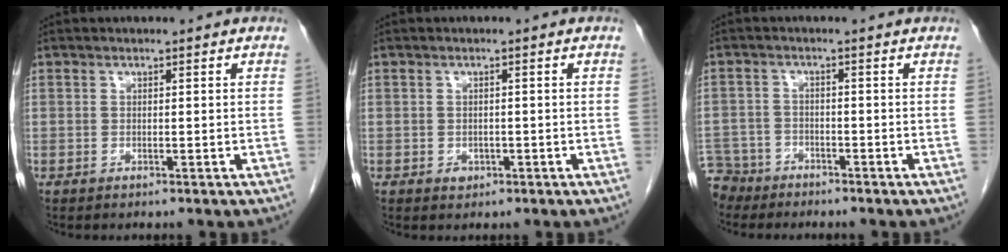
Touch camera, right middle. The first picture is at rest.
{"total": 1.4, "force": [-0.6, 1.1, 0.6], "torque": [-0.009, 0.003, -0.003]}
{"total": 6.0, "force": [-5.1, 3.1, 0.0], "torque": [0.001, -0.005, -0.093]}